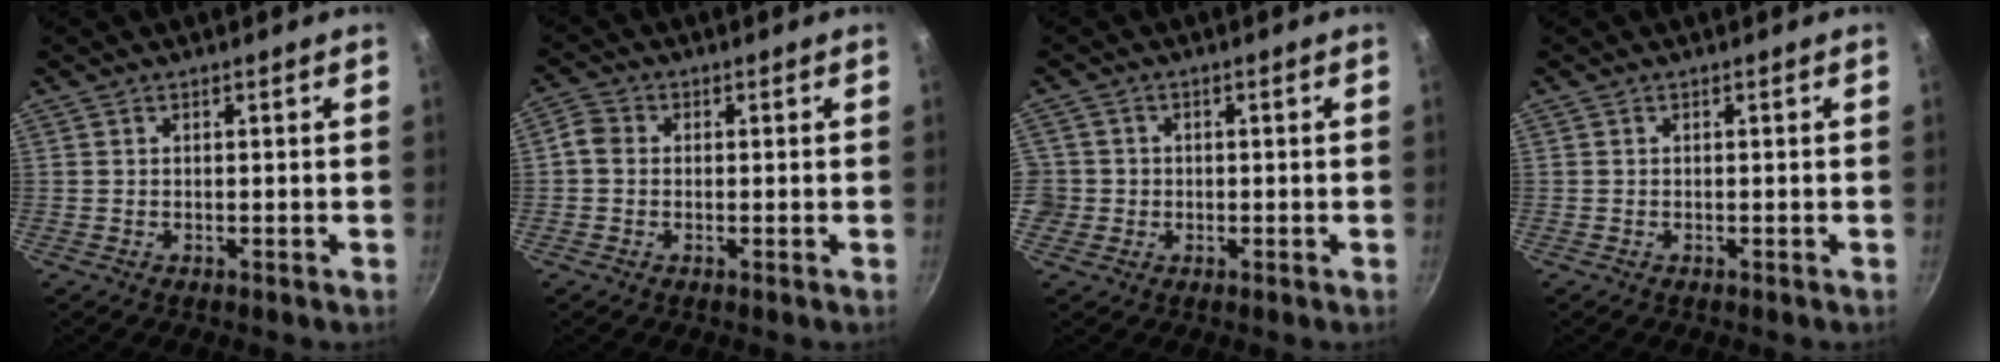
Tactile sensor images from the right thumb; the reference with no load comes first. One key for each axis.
{"total": 3.1, "fx": -0.3, "fy": 2.7, "fz": 1.4, "tx": -0.024, "ty": 0.010, "tz": -0.018}
{"total": 3.7, "fx": -0.6, "fy": 3.6, "fz": 0.6, "tx": 0.006, "ty": 0.015, "tz": -0.011}
{"total": 0.0}